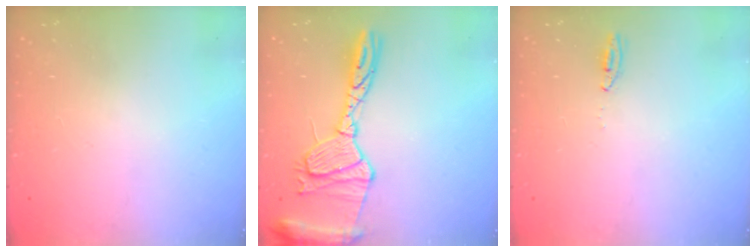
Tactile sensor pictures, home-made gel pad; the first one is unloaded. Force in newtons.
{"total": 17.8, "press": 17.7, "slide": 1.5}
{"total": 3.0, "press": 2.8, "slide": 1.2}